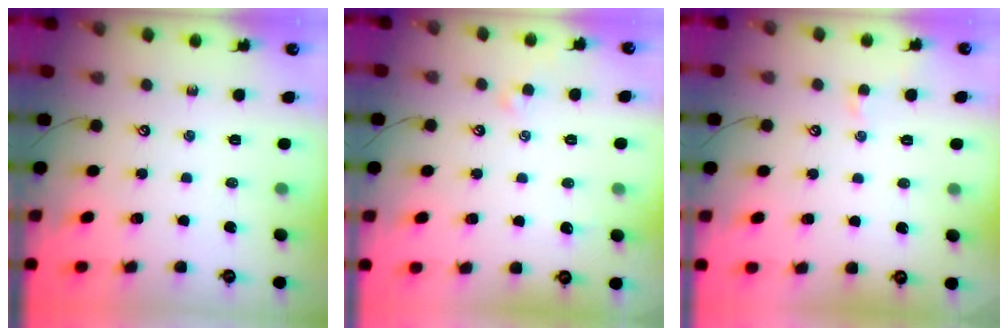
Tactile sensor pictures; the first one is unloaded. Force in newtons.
{"total": 2.5, "press": 2.5, "slide": 0.4}
{"total": 0.0}